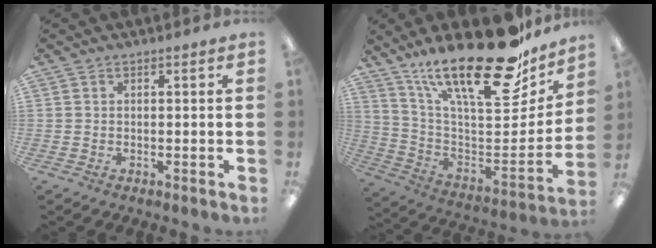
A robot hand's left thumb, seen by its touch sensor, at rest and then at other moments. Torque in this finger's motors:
{"motor_torque": [0.70, 0.79, 1.49, -1.32, 0.26]}